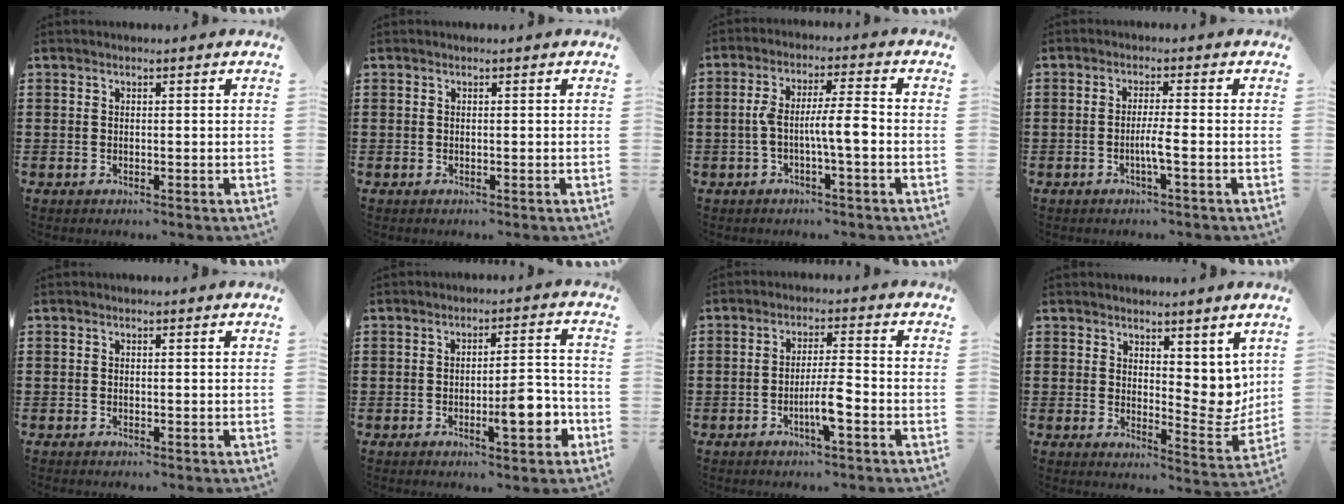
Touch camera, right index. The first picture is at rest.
{"total": 0.0}
{"total": 6.3, "force": [-1.2, 1.0, 6.1], "torque": [-0.117, 0.003, -0.028]}
{"total": 2.8, "force": [-1.0, -0.2, 2.6], "torque": [-0.052, -0.008, -0.023]}
{"total": 0.0}
{"total": 7.2, "force": [-2.7, 2.0, 6.4], "torque": [-0.077, -0.007, -0.046]}
{"total": 4.9, "force": [-2.1, 0.4, 4.4], "torque": [-0.089, -0.007, -0.041]}
{"total": 6.3, "force": [4.2, 3.3, 3.3], "torque": [-0.046, -0.028, 0.077]}